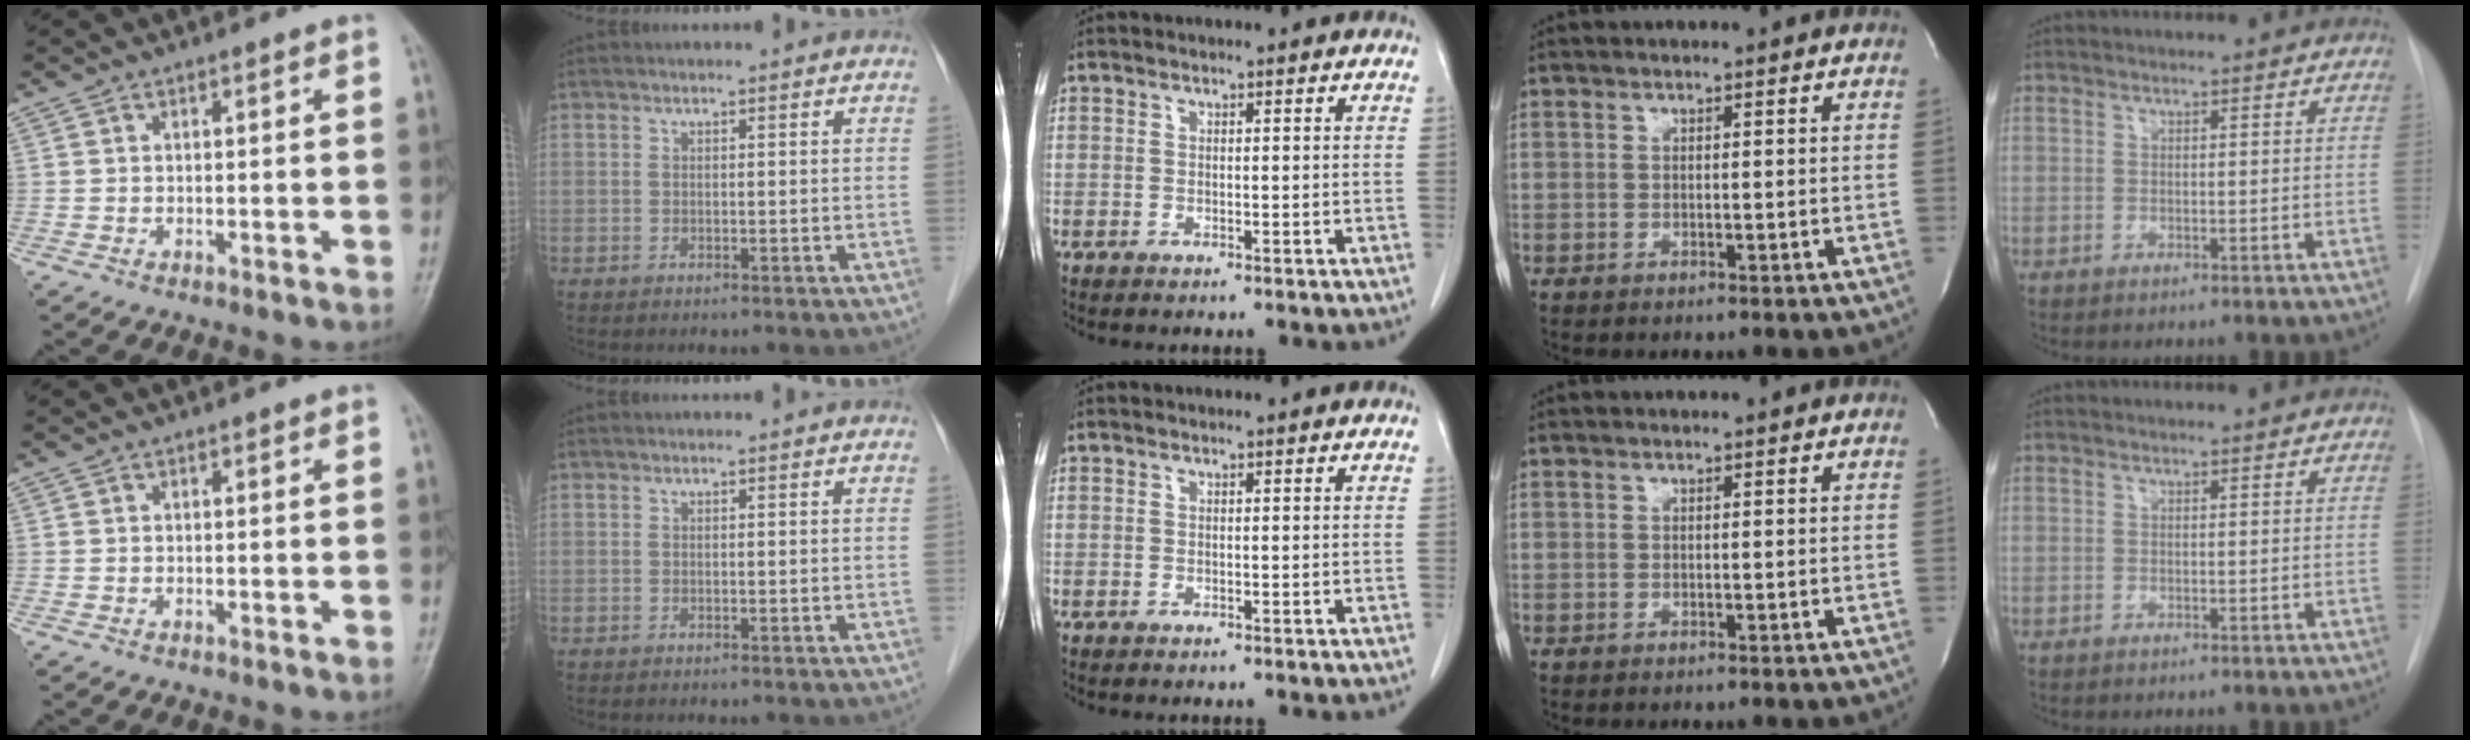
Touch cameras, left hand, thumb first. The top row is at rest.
{}